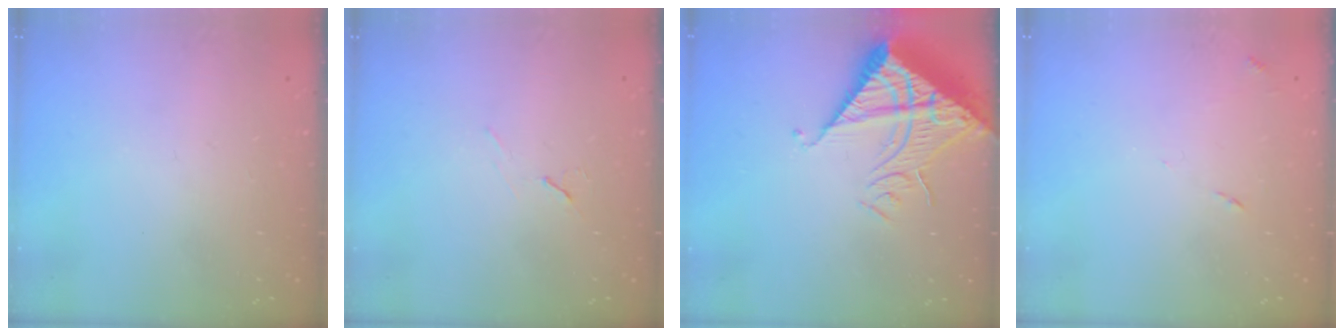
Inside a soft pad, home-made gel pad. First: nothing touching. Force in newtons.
{"total": 6.0, "press": 5.3, "slide": 2.8}
{"total": 16.2, "press": 16.1, "slide": 2.1}
{"total": 7.4, "press": 7.4, "slide": 0.7}